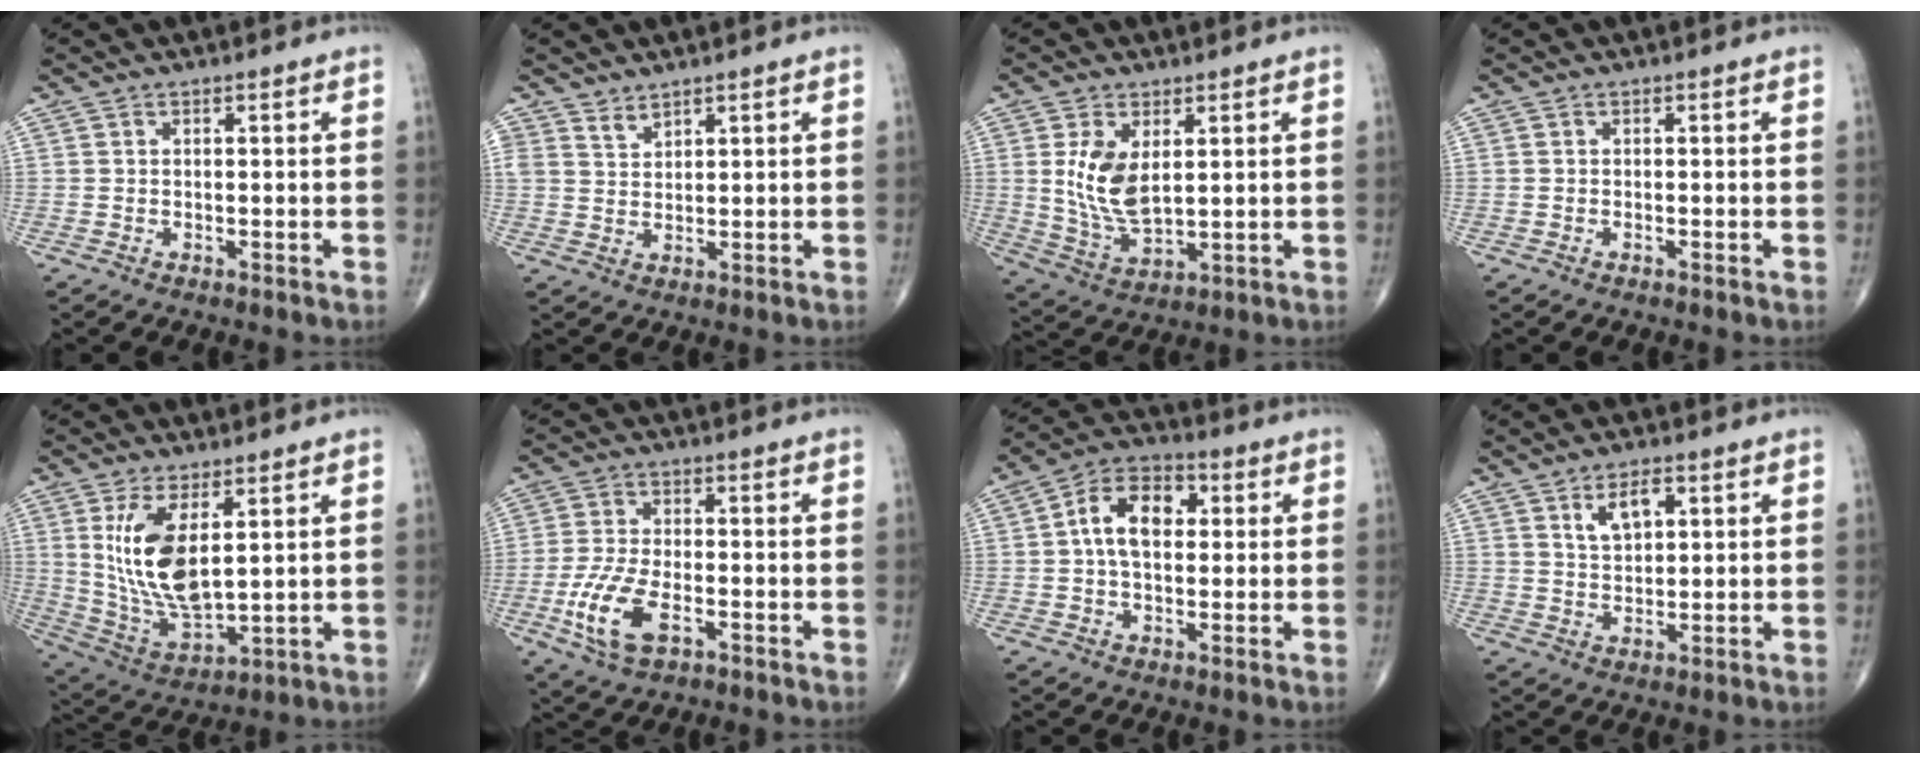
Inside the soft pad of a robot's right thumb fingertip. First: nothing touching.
{"total": 2.4, "force": [2.2, 1.0, 0.4], "torque": [0.008, -0.019, 0.040]}
{"total": 9.6, "force": [2.2, 5.1, 7.9], "torque": [-0.148, -0.019, 0.055]}
{"total": 0.0}
{"total": 14.0, "force": [3.7, 6.1, 12.0], "torque": [-0.233, -0.025, 0.090]}
{"total": 10.0, "force": [-3.8, 4.8, 8.0], "torque": [-0.172, 0.007, -0.070]}
{"total": 10.6, "force": [1.4, 6.7, 8.1], "torque": [-0.131, 0.024, 0.016]}
{"total": 5.6, "force": [2.4, 3.0, 4.0], "torque": [-0.061, -0.009, 0.044]}